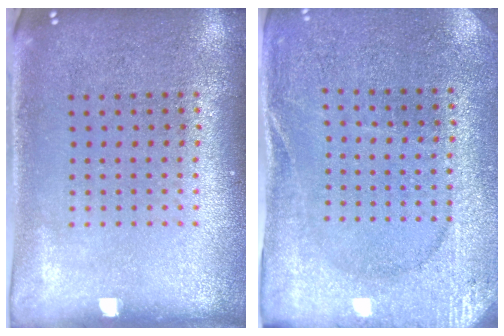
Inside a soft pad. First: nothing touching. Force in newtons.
{"total": 2.6, "press": 2.6, "slide": 0.4}